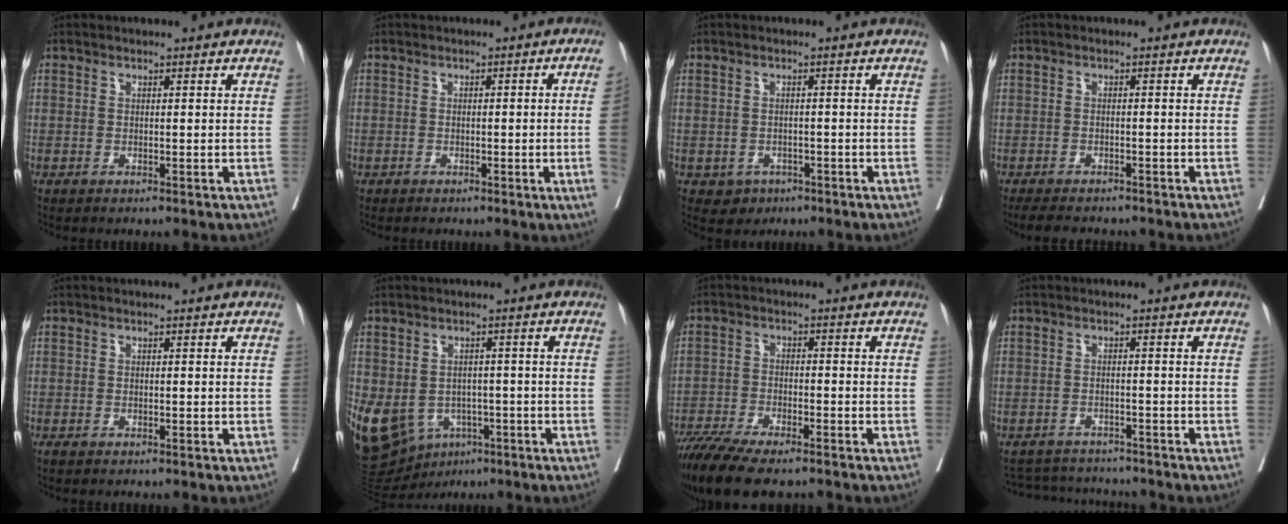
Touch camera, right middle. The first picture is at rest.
{"total": 4.3, "force": [-0.8, -0.9, 4.1], "torque": [-0.047, -0.002, -0.011]}
{"total": 2.5, "force": [-1.3, 2.1, 0.4], "torque": [-0.001, 0.007, -0.012]}
{"total": 6.5, "force": [-5.6, 1.9, 2.5], "torque": [-0.033, -0.006, -0.079]}
{"total": 0.0}
{"total": 13.0, "force": [-5.3, 10.0, 6.5], "torque": [-0.150, 0.007, -0.071]}
{"total": 11.3, "force": [-9.1, 2.4, 6.2], "torque": [-0.097, -0.020, -0.150]}
{"total": 7.5, "force": [-7.3, 1.4, 0.8], "torque": [-0.011, 0.007, -0.104]}